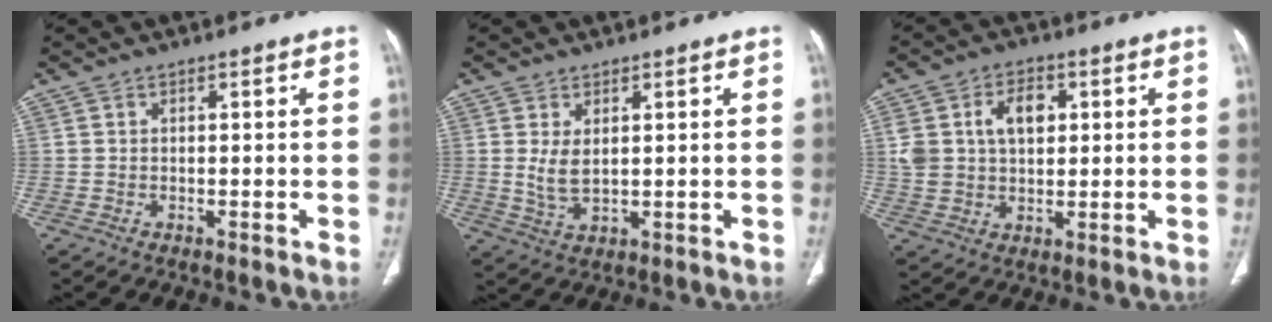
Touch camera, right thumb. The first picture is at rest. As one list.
[{"total": 4.4, "force": [0.9, 2.3, 3.6], "torque": [-0.072, -0.012, 0.028]}, {"total": 10.1, "force": [2.5, 6.9, 6.9], "torque": [-0.107, 0.007, 0.050]}]